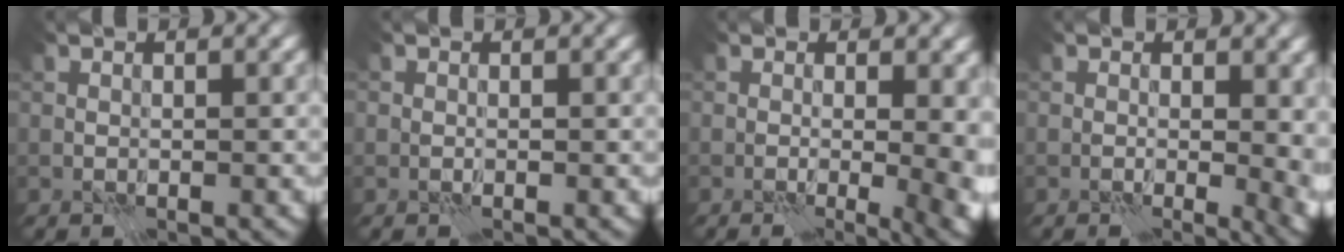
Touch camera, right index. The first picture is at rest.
{"total": 0.0}
{"total": 5.7, "force": [-0.3, 2.4, 5.1], "torque": [-0.033, -0.012, 0.002]}
{"total": 5.2, "force": [0.1, 2.8, 4.3], "torque": [-0.035, -0.012, 0.005]}